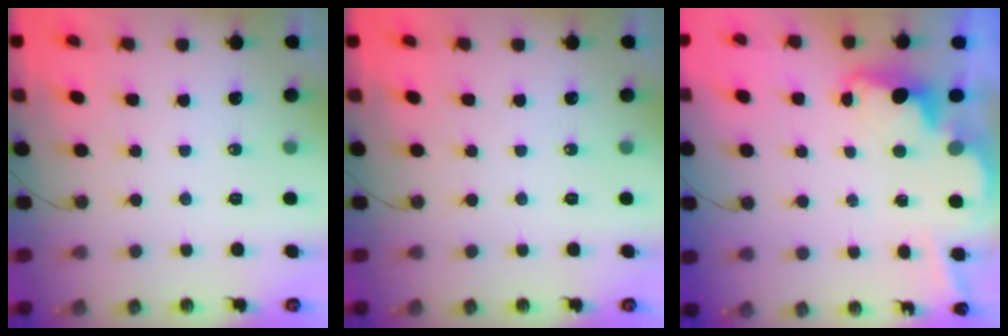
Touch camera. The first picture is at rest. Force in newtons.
{"total": 0.0}
{"total": 3.6, "press": 3.5, "slide": 0.7}